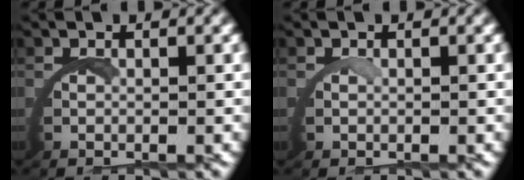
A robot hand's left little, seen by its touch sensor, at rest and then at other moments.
{"total": 0.6, "force": [0.5, -0.2, 0.1], "torque": [-0.010, -0.003, 0.012]}